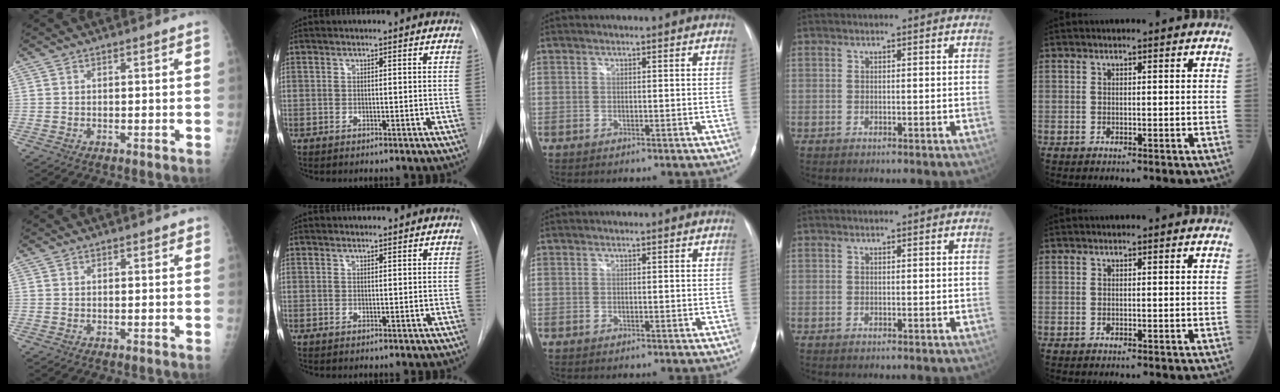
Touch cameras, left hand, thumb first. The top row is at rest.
{"thumb": {"total": 1.1, "force": [0.7, 0.8, 0.4], "torque": [0.009, -0.001, 0.004]}}